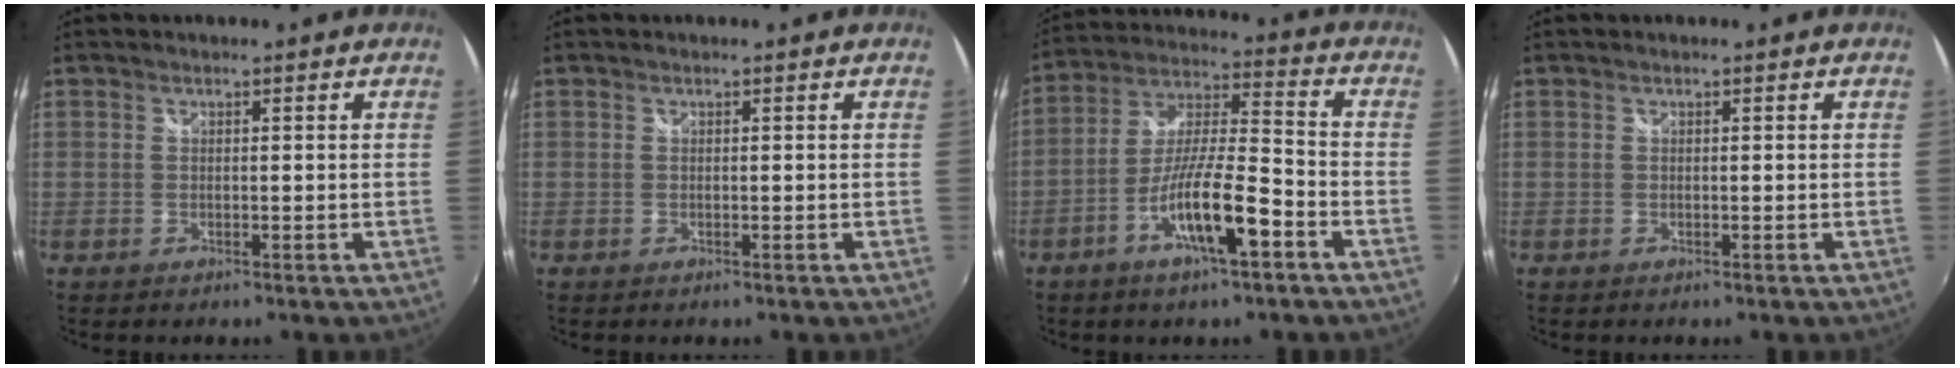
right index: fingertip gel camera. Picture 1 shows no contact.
{"total": 0.0}
{"total": 12.9, "force": [-6.3, 2.0, 11.0], "torque": [-0.217, -0.004, -0.117]}
{"total": 0.0}